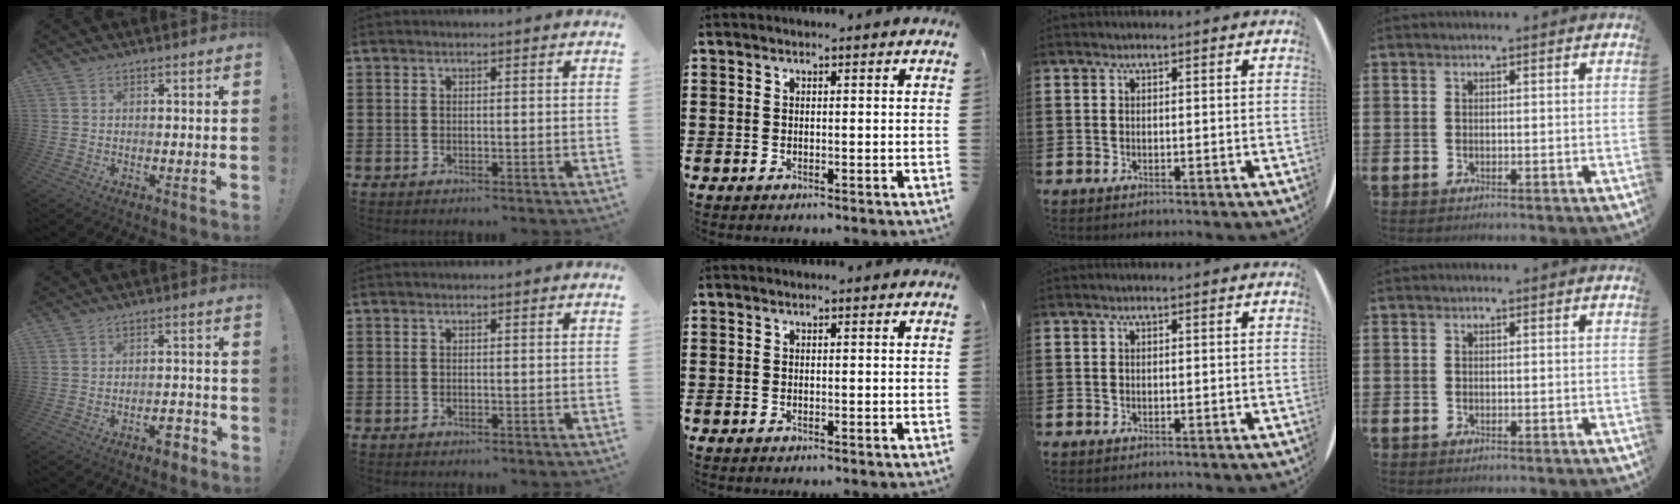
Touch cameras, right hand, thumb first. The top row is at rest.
{"thumb": {"total": 4.4, "force": [-3.1, 1.6, 2.7], "torque": [-0.039, 0.022, -0.051]}}